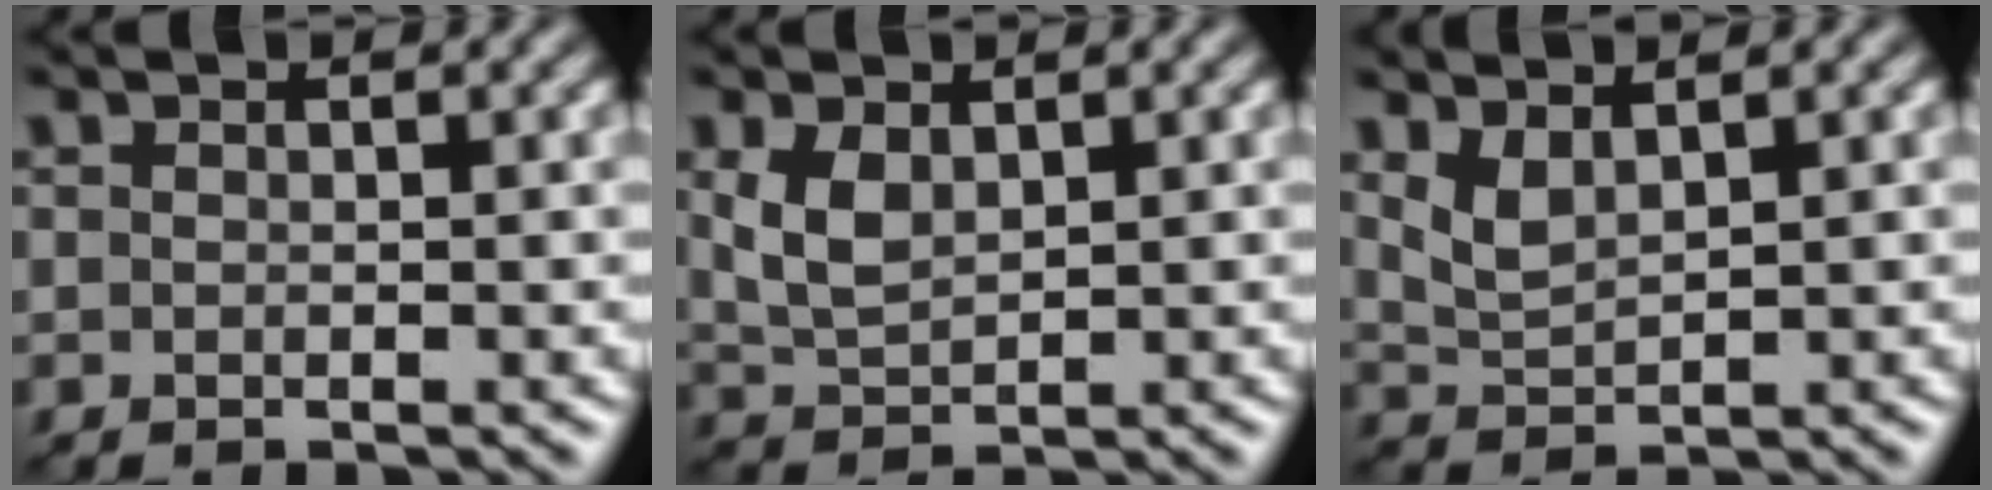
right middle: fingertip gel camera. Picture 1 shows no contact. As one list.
[{"total": 2.9, "force": [1.1, 1.7, 2.0], "torque": [-0.049, -0.002, 0.030]}, {"total": 2.3, "force": [1.5, 0.9, 1.4], "torque": [-0.037, -0.007, 0.036]}]